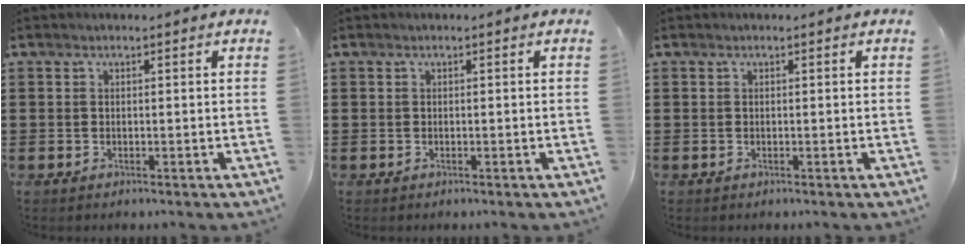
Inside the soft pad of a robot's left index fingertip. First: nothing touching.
{"total": 0.0}
{"total": 0.0}